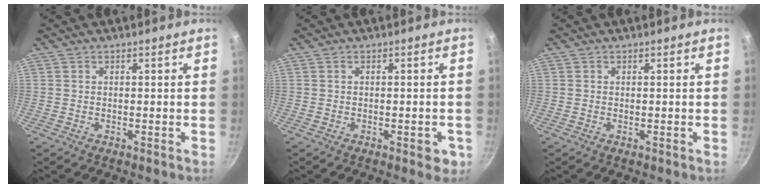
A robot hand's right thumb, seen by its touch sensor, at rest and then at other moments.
{"total": 2.7, "force": [-1.1, 1.2, 2.1], "torque": [-0.014, 0.006, -0.010]}
{"total": 0.0}